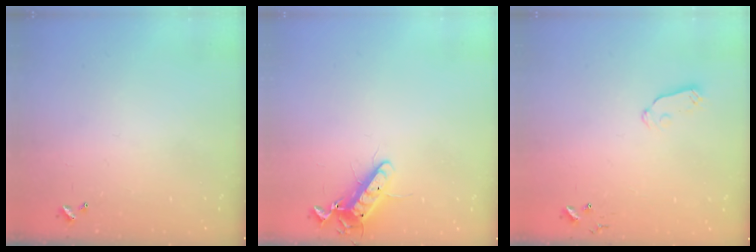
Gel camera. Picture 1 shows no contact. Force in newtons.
{"total": 12.1, "press": 12.0, "slide": 1.4}
{"total": 5.6, "press": 5.6, "slide": 0.3}